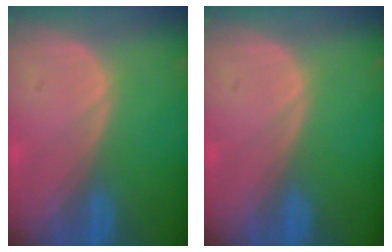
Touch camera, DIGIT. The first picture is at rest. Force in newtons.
{"total": 0.0}